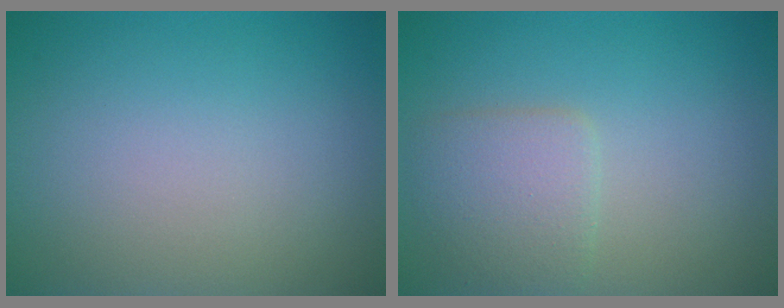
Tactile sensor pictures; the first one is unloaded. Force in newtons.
{"total": 3.1, "press": 3.1, "slide": 0.1}